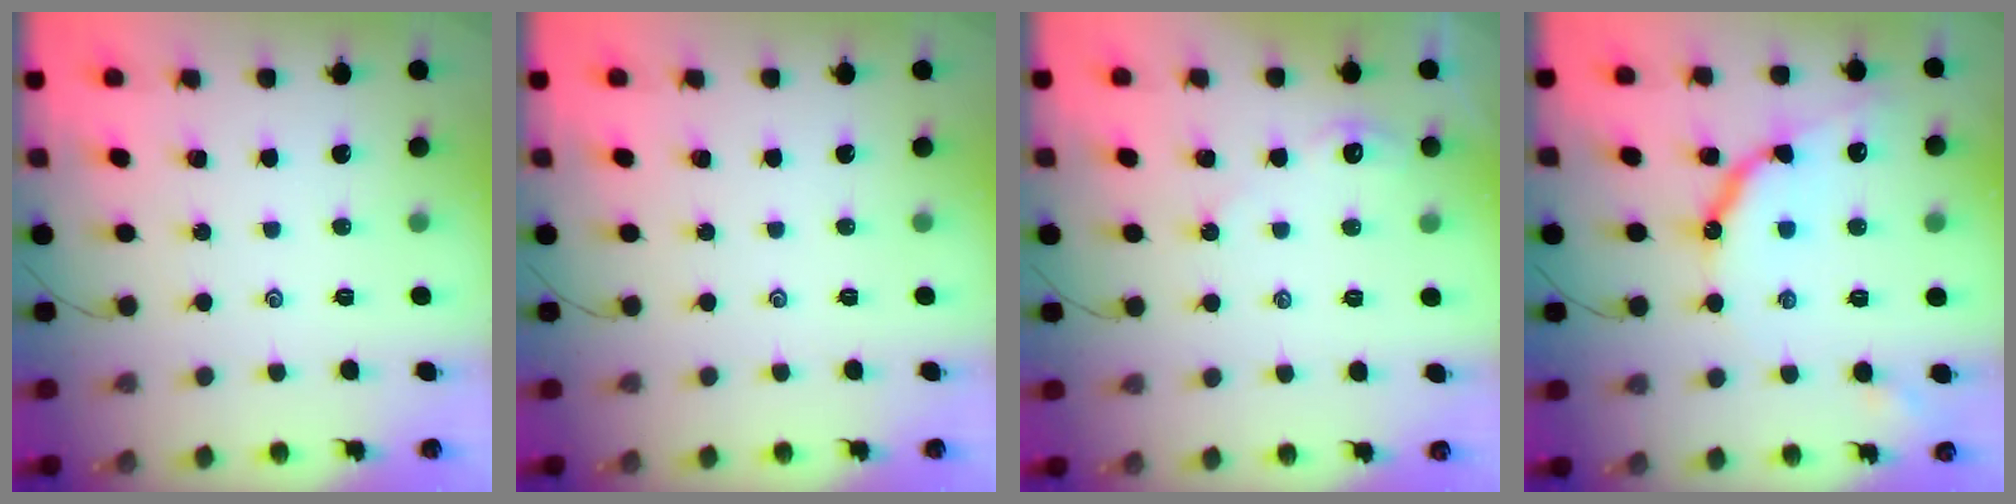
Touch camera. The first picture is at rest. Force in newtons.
{"total": 0.0}
{"total": 3.1, "press": 3.1, "slide": 0.5}
{"total": 11.0, "press": 10.9, "slide": 1.0}